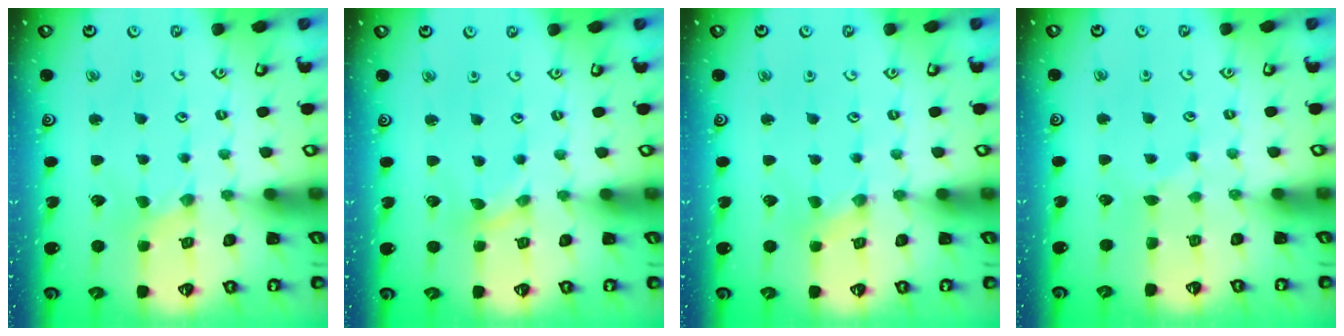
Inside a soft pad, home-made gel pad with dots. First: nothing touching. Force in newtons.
{"total": 0.0}
{"total": 0.0}
{"total": 2.5, "press": 2.5, "slide": 0.4}